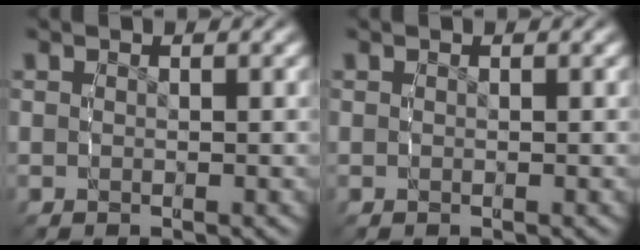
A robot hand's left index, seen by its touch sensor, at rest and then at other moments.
{"total": 0.0}